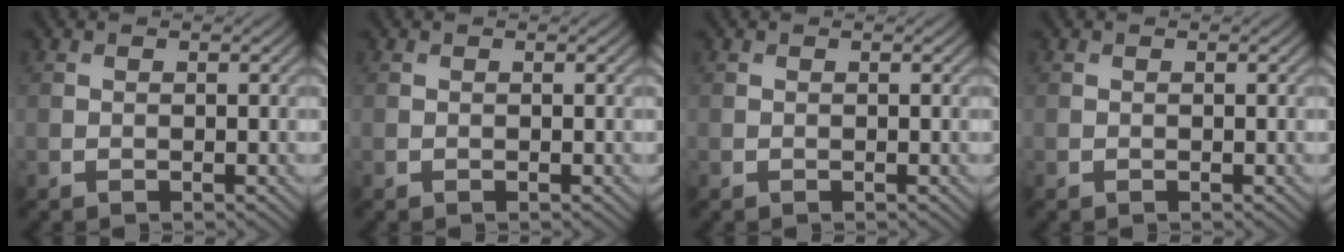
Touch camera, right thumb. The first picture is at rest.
{"total": 0.0}
{"total": 0.0}
{"total": 0.0}